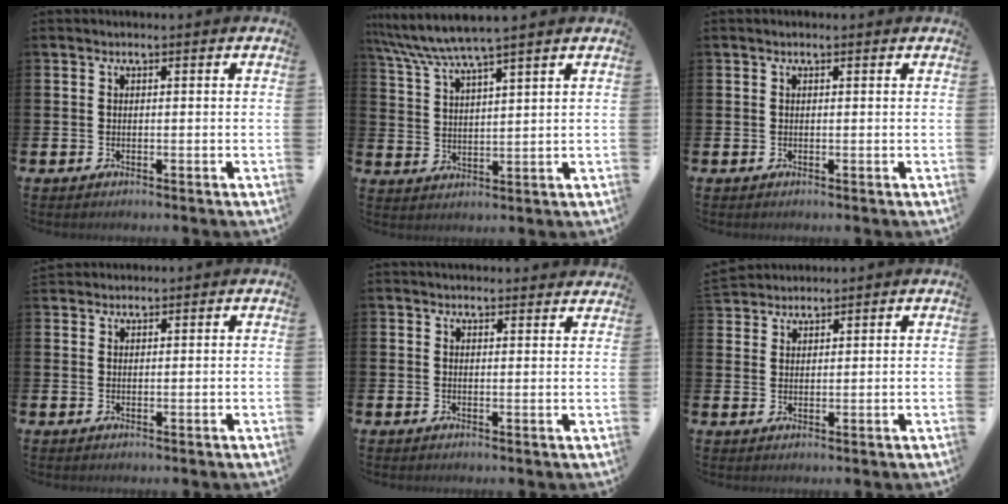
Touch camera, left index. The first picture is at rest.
{"total": 6.0, "force": [5.5, 0.1, 2.5], "torque": [-0.065, -0.028, 0.096]}
{"total": 0.0}
{"total": 1.6, "force": [1.5, 0.5, 0.0], "torque": [0.013, -0.004, 0.026]}
{"total": 2.2, "force": [2.2, 0.4, 0.0], "torque": [0.006, -0.013, 0.038]}
{"total": 2.9, "force": [2.8, 0.5, -0.5], "torque": [0.010, -0.013, 0.052]}